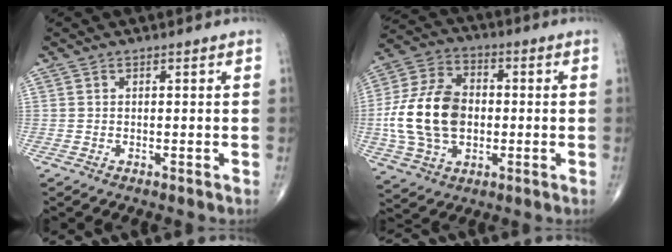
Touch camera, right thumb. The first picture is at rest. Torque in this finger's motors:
{"motor_torque": [1.25, 3.50, 1.32, -0.67, 0.21]}